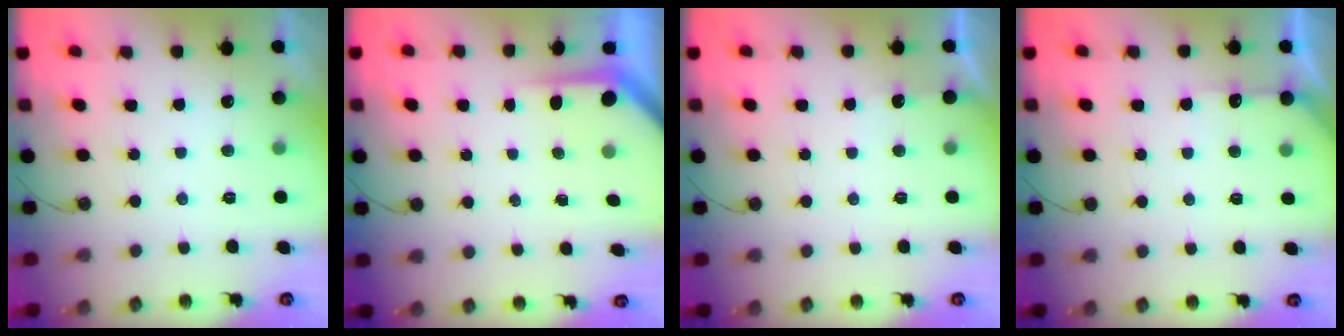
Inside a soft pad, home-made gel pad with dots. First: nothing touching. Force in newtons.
{"total": 3.6, "press": 3.6, "slide": 0.3}
{"total": 2.2, "press": 2.2, "slide": 0.3}
{"total": 4.2, "press": 4.2, "slide": 0.5}